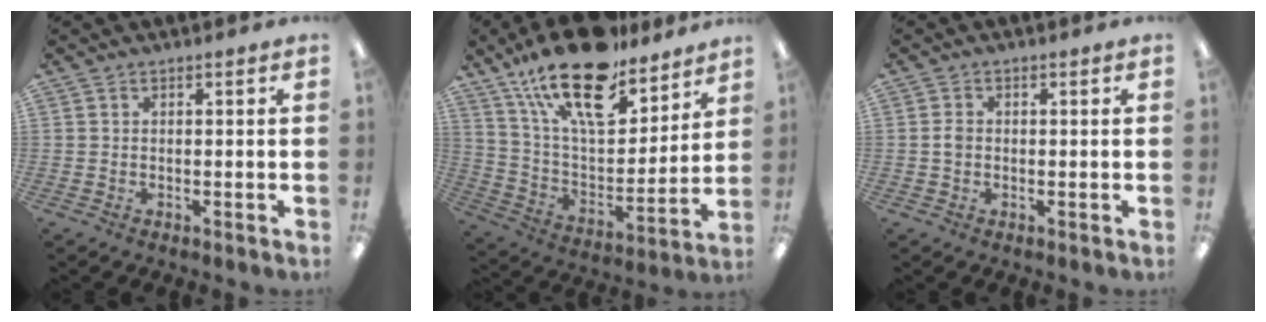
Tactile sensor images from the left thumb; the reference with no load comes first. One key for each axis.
{"total": 23.1, "fx": 16.1, "fy": 9.6, "fz": 13.5, "tx": -0.234, "ty": -0.098, "tz": 0.280}
{"total": 1.8, "fx": 0.0, "fy": 1.4, "fz": 1.1, "tx": -0.022, "ty": 0.005, "tz": -0.002}